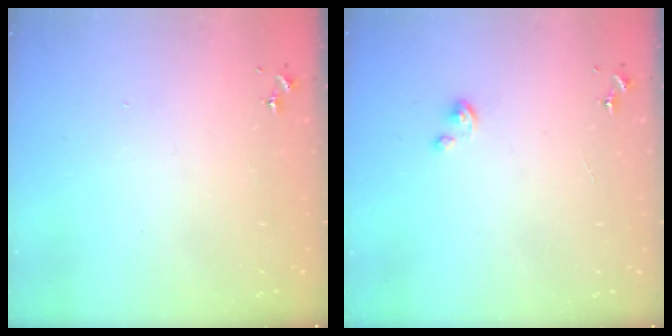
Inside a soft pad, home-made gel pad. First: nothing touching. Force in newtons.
{"total": 1.4, "press": 1.4, "slide": 0.1}